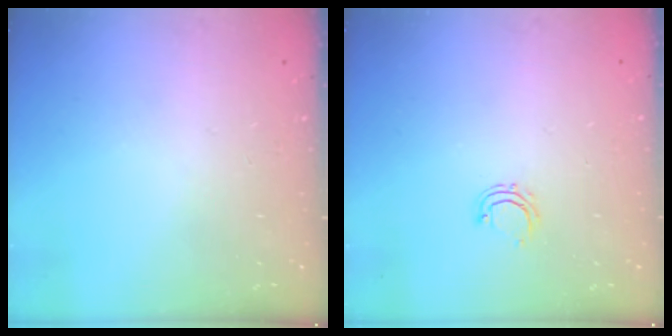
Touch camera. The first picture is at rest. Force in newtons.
{"total": 5.2, "press": 5.1, "slide": 1.0}